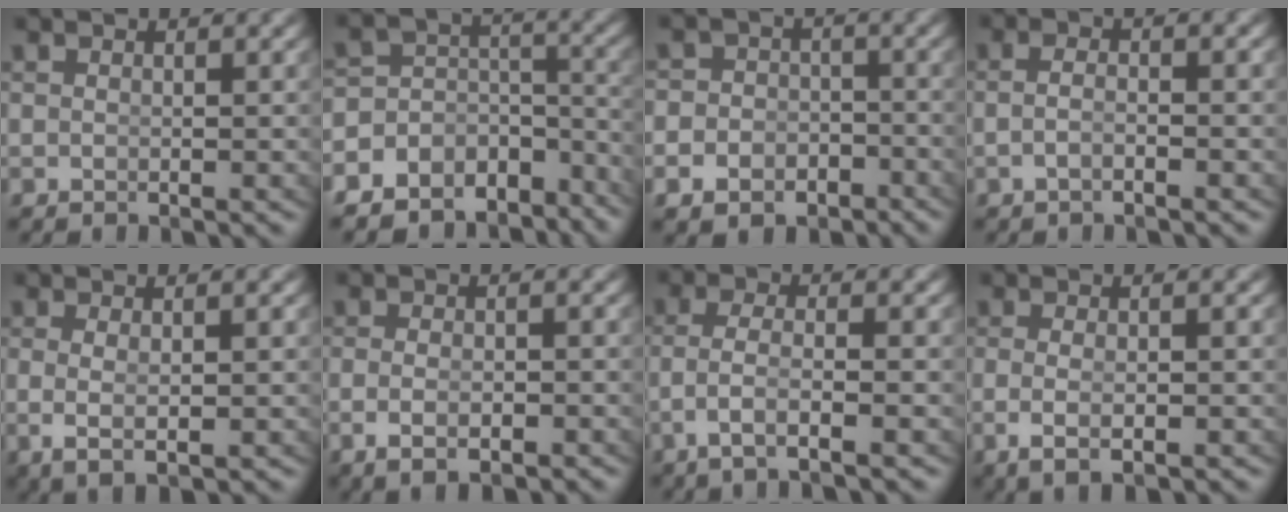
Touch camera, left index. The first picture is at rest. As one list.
[{"total": 12.5, "force": [-7.7, 8.7, 4.6], "torque": [-0.099, -0.040, -0.119]}, {"total": 7.1, "force": [-3.7, 5.9, 1.5], "torque": [-0.022, -0.024, -0.064]}, {"total": 1.7, "force": [-1.1, -0.3, 1.2], "torque": [-0.026, -0.008, -0.015]}, {"total": 3.0, "force": [-0.3, 0.7, 2.9], "torque": [-0.059, -0.016, 0.011]}, {"total": 2.6, "force": [-1.7, 0.6, 2.0], "torque": [-0.044, -0.012, -0.017]}, {"total": 3.6, "force": [-1.7, 0.9, 3.1], "torque": [-0.074, -0.020, -0.019]}, {"total": 2.9, "force": [-1.1, 0.5, 2.7], "torque": [-0.061, -0.015, -0.004]}]